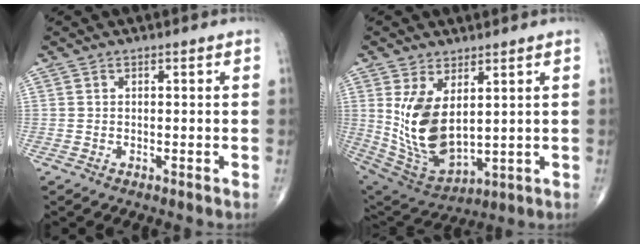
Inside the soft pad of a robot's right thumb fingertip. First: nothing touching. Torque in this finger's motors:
{"motor_torque": [-0.37, 0.97, 1.40, 0.38, 0.17]}